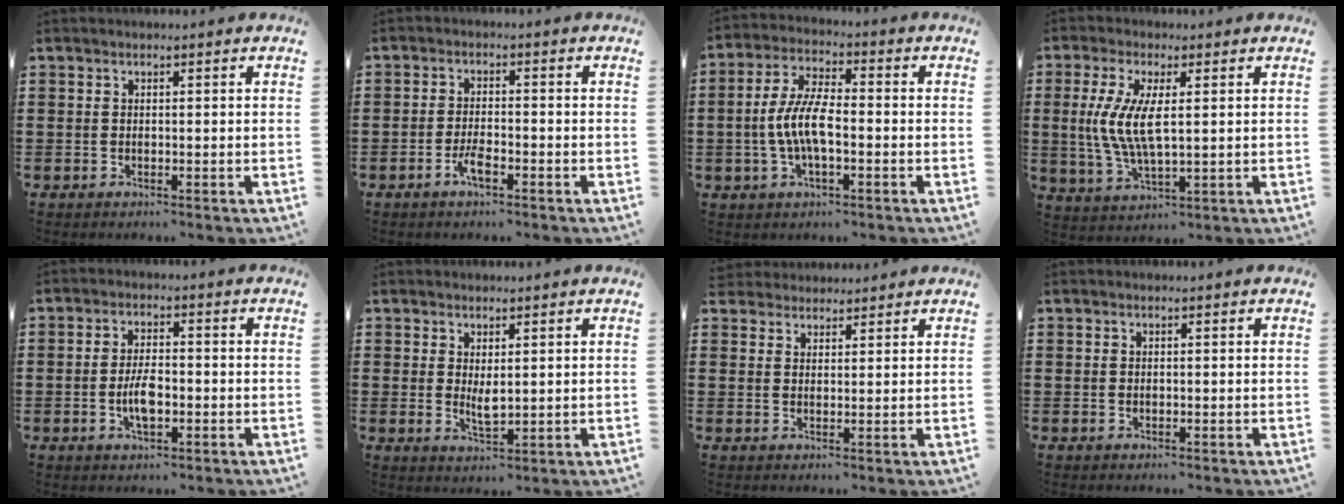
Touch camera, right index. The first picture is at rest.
{"total": 3.2, "force": [-1.9, 0.8, 2.5], "torque": [-0.057, -0.001, -0.040]}
{"total": 7.5, "force": [-1.4, 2.8, 6.8], "torque": [-0.159, -0.007, -0.035]}
{"total": 7.8, "force": [0.8, 2.8, 7.2], "torque": [-0.167, -0.002, 0.006]}
{"total": 4.9, "force": [-1.1, 2.0, 4.3], "torque": [-0.089, 0.002, -0.022]}
{"total": 2.7, "force": [0.9, 0.8, 2.4], "torque": [-0.047, -0.002, 0.017]}
{"total": 2.5, "force": [2.3, 0.8, -0.4], "torque": [0.000, 0.003, 0.047]}
{"total": 0.0}